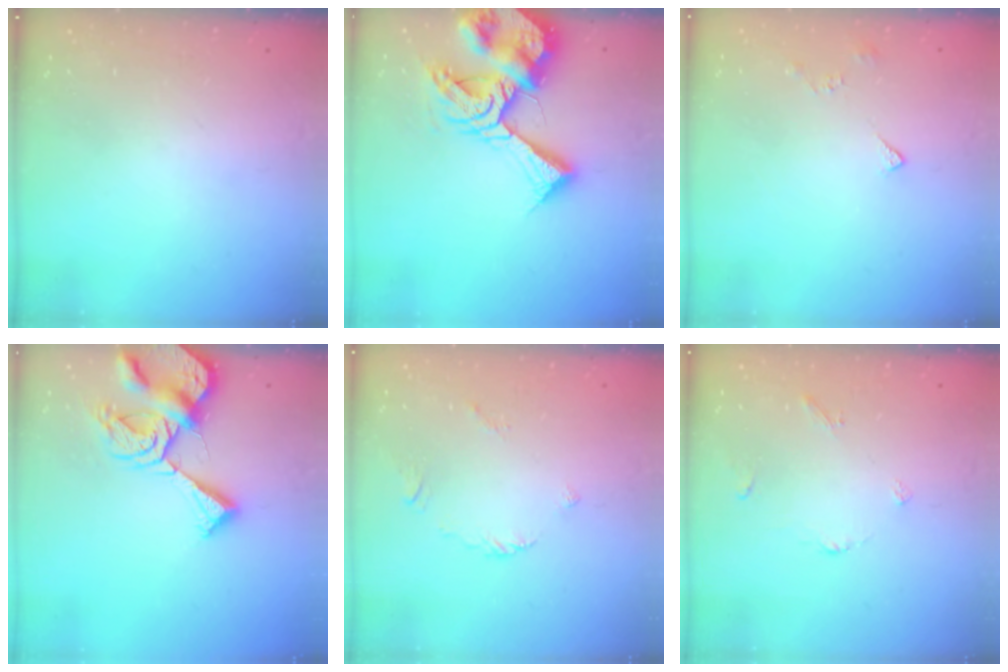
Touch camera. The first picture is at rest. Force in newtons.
{"total": 18.4, "press": 18.3, "slide": 2.0}
{"total": 3.1, "press": 3.1, "slide": 0.7}
{"total": 12.4, "press": 12.3, "slide": 1.4}
{"total": 2.2, "press": 2.2, "slide": 0.6}
{"total": 2.9, "press": 2.9, "slide": 0.5}